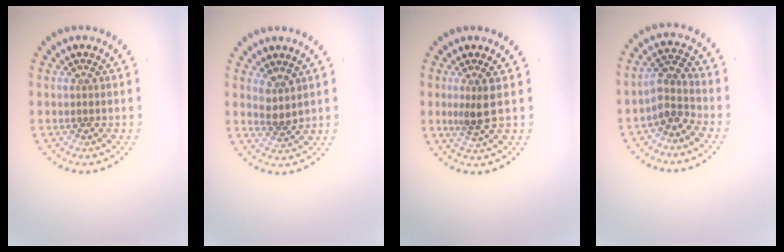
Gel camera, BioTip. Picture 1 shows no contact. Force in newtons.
{"total": 2.0, "press": 1.7, "slide": 1.1}
{"total": 2.2, "press": 1.7, "slide": 1.4}
{"total": 2.7, "press": 2.1, "slide": 1.7}